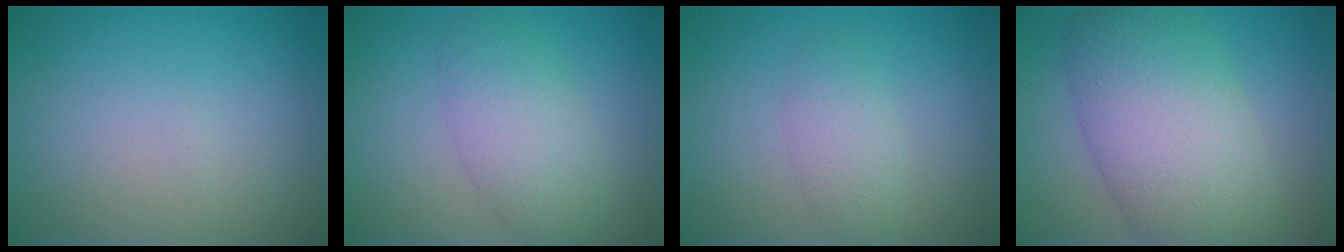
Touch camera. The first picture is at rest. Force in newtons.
{"total": 4.5, "press": 4.5, "slide": 0.1}
{"total": 2.1, "press": 2.1, "slide": 0.1}
{"total": 10.2, "press": 10.2, "slide": 0.3}